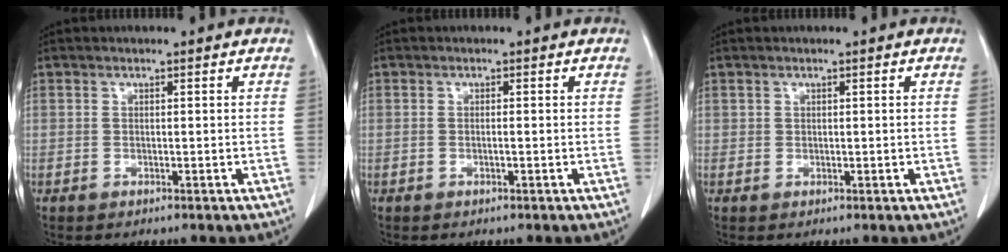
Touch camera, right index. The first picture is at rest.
{"total": 0.6, "force": [-0.1, 0.0, 0.6], "torque": [-0.012, 0.000, -0.001]}
{"total": 0.7, "force": [0.3, 0.6, 0.2], "torque": [0.003, 0.000, 0.004]}